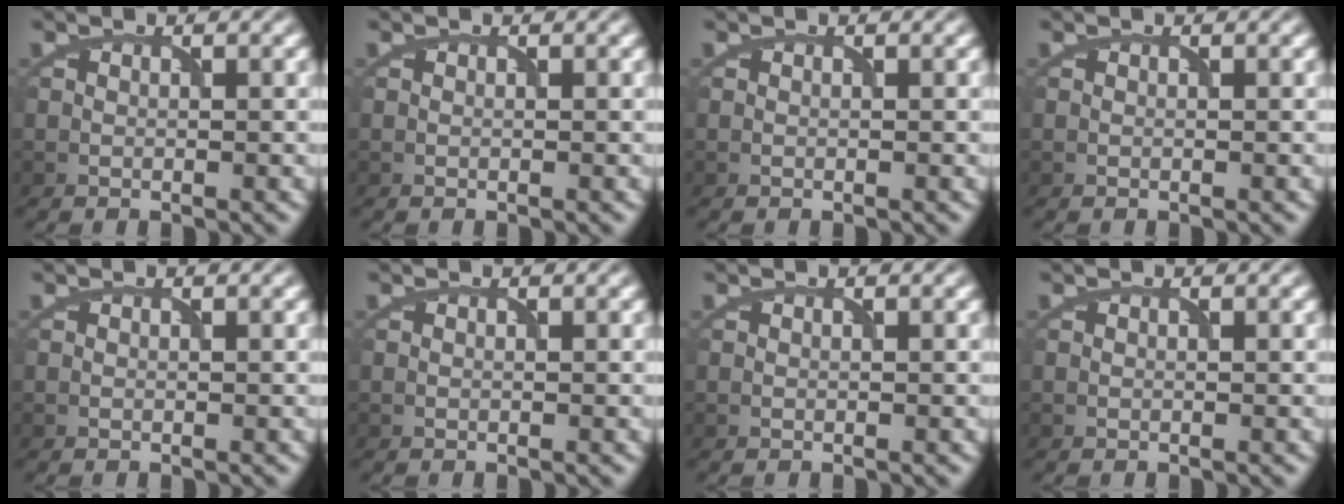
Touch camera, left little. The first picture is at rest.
{"total": 0.0}
{"total": 0.0}
{"total": 0.0}
{"total": 0.0}
{"total": 0.0}
{"total": 0.0}
{"total": 0.0}